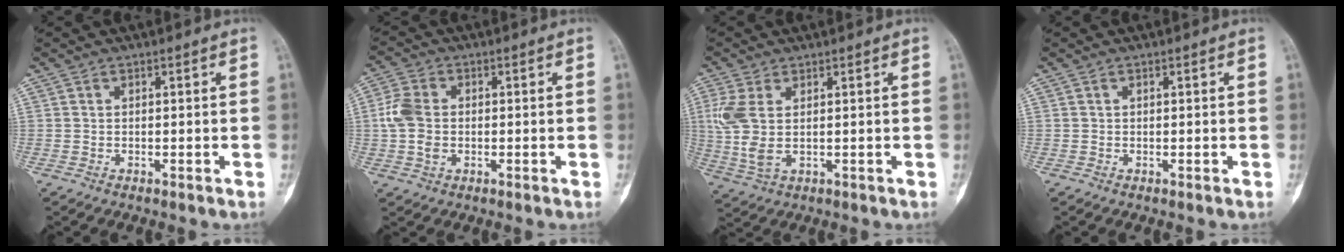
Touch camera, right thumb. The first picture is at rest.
{"total": 6.3, "force": [-0.3, 4.5, 4.4], "torque": [-0.096, 0.010, -0.011]}
{"total": 7.2, "force": [1.1, 3.7, 6.1], "torque": [-0.161, -0.003, 0.031]}
{"total": 0.0}